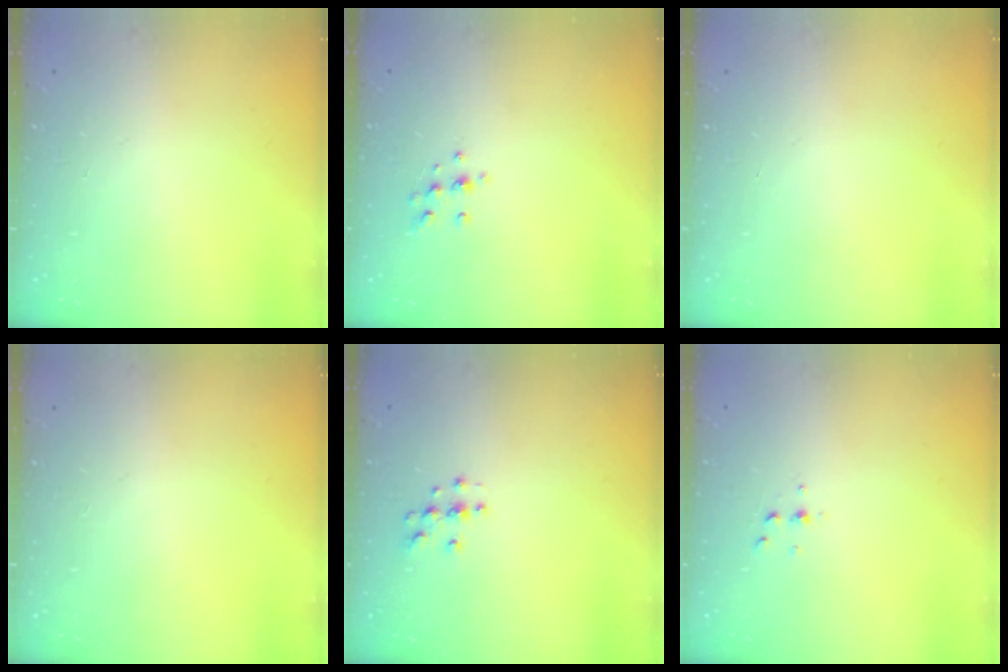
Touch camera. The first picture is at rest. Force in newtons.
{"total": 7.0, "press": 6.9, "slide": 0.7}
{"total": 0.0}
{"total": 0.0}
{"total": 3.9, "press": 3.9, "slide": 0.4}
{"total": 2.6, "press": 2.6, "slide": 0.3}